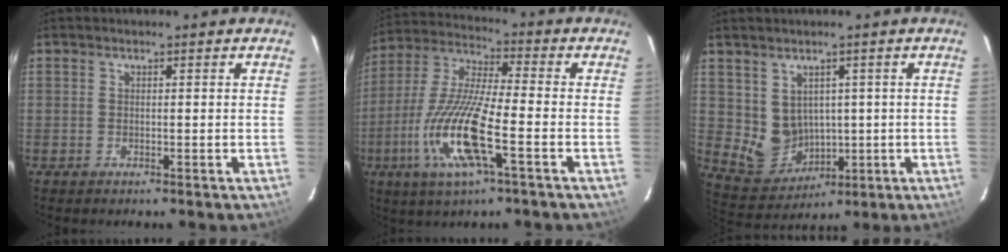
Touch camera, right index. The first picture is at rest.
{"total": 15.7, "force": [-5.6, 2.5, 14.5], "torque": [-0.309, -0.012, -0.115]}
{"total": 7.6, "force": [1.1, 6.8, 3.1], "torque": [-0.068, -0.002, 0.048]}